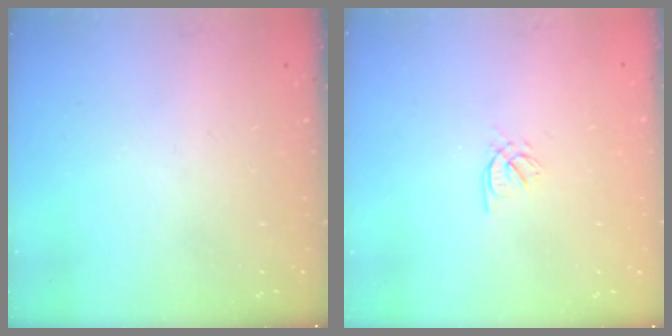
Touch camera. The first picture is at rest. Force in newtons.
{"total": 2.1, "press": 2.0, "slide": 0.5}